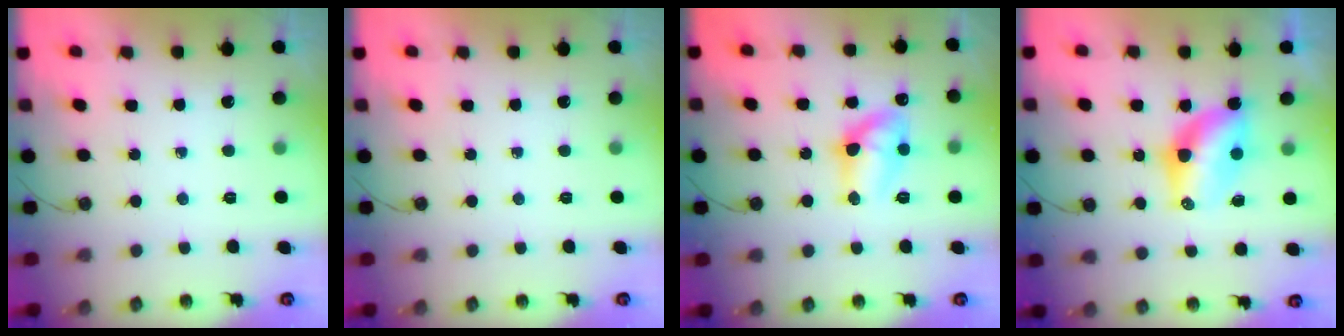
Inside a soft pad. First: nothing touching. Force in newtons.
{"total": 0.0}
{"total": 11.8, "press": 11.8, "slide": 0.9}
{"total": 7.6, "press": 7.6, "slide": 0.6}